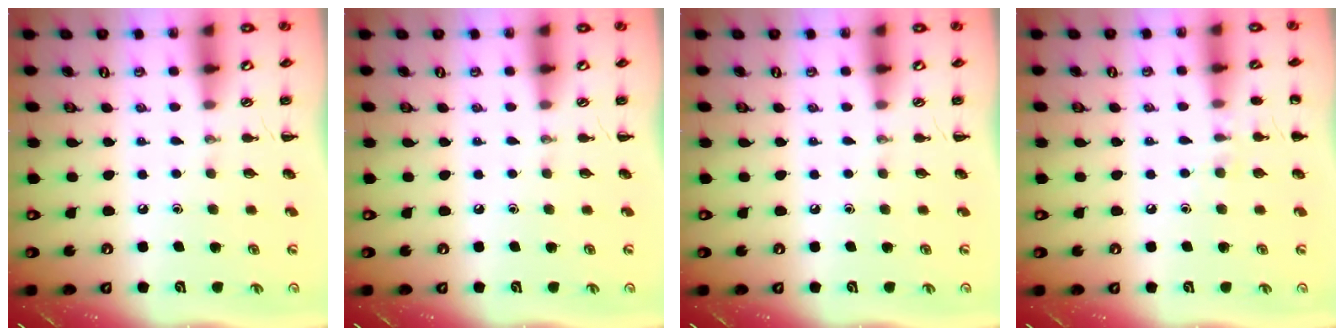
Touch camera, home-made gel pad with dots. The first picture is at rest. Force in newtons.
{"total": 0.0}
{"total": 0.0}
{"total": 5.9, "press": 5.8, "slide": 1.4}